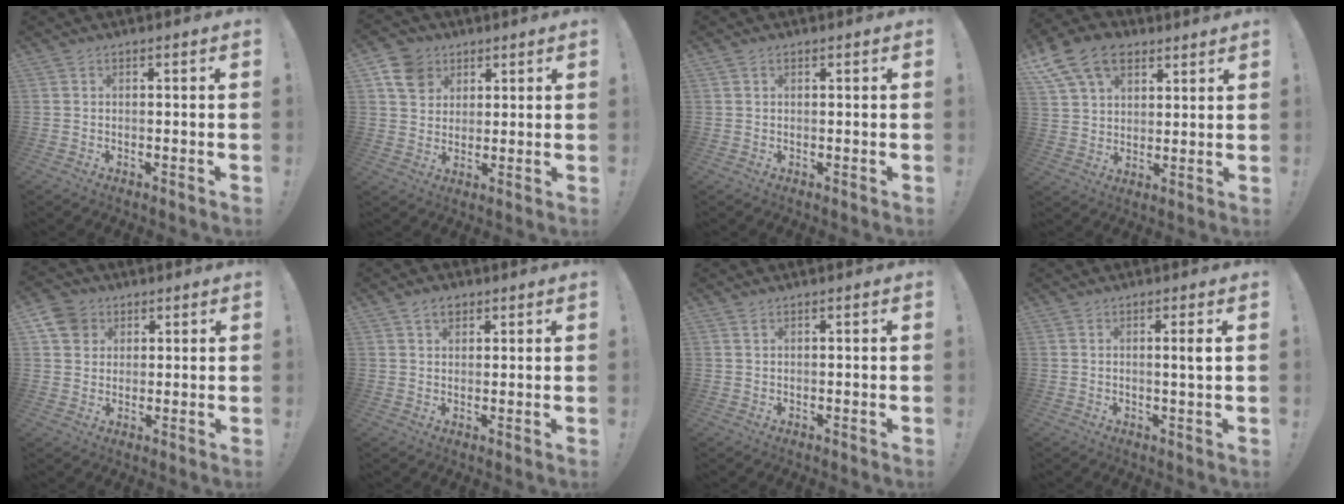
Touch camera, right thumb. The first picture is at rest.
{"total": 9.5, "force": [4.7, 7.5, 3.2], "torque": [-0.048, -0.020, 0.096]}
{"total": 0.8, "force": [0.4, 0.7, 0.2], "torque": [-0.002, 0.003, 0.008]}
{"total": 14.0, "force": [8.2, 9.2, 6.7], "torque": [-0.118, -0.035, 0.160]}
{"total": 7.6, "force": [3.5, 6.4, 2.1], "torque": [-0.029, -0.015, 0.072]}
{"total": 3.8, "force": [2.4, 2.6, 1.5], "torque": [-0.020, -0.005, 0.042]}
{"total": 1.0, "force": [0.6, 0.3, 0.7], "torque": [-0.014, 0.001, 0.012]}
{"total": 2.9, "force": [0.7, -0.5, 2.8], "torque": [-0.046, -0.005, 0.006]}